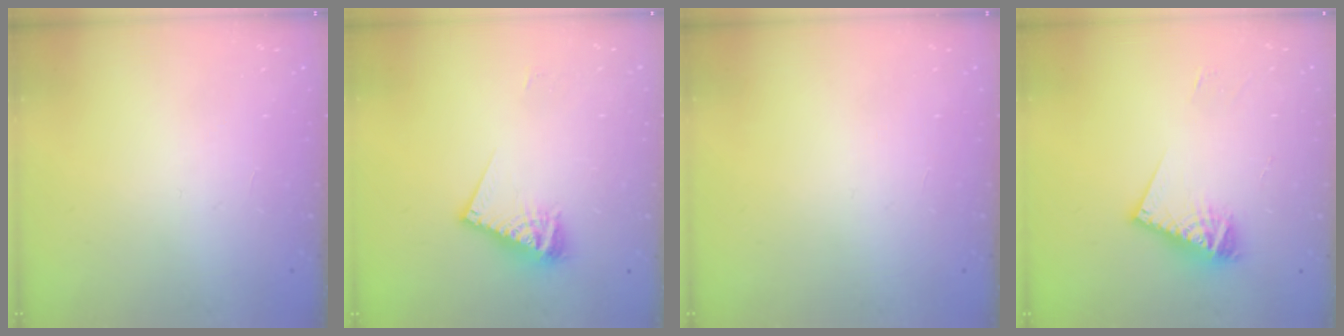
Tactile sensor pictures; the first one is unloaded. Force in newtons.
{"total": 10.5, "press": 10.4, "slide": 1.3}
{"total": 0.0}
{"total": 10.1, "press": 10.0, "slide": 1.0}